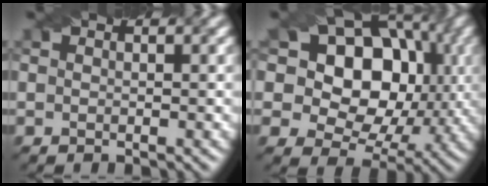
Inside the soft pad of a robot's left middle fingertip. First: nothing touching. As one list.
[{"total": 15.0, "force": [4.3, 10.9, 9.4], "torque": [-0.149, 0.058, 0.050]}]